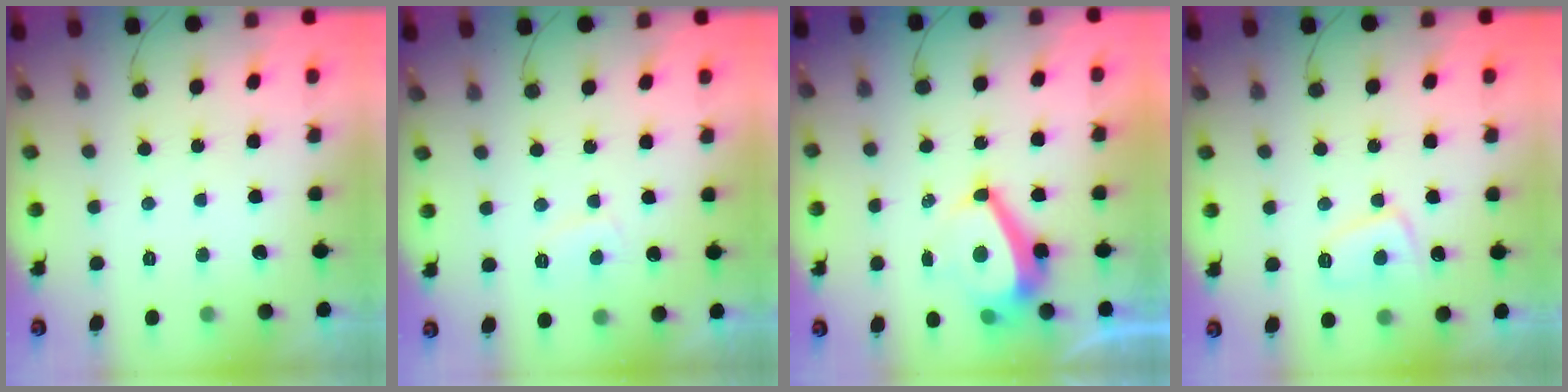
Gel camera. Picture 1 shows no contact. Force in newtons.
{"total": 3.7, "press": 3.6, "slide": 0.7}
{"total": 9.0, "press": 8.3, "slide": 3.5}
{"total": 8.2, "press": 8.2, "slide": 0.8}